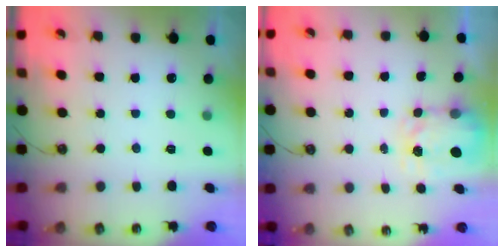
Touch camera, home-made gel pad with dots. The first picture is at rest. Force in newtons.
{"total": 3.6, "press": 3.6, "slide": 0.6}